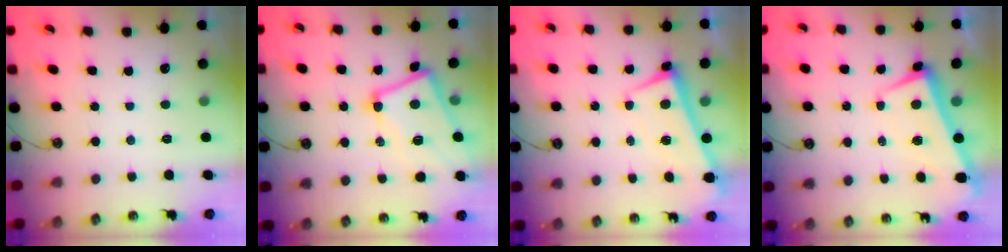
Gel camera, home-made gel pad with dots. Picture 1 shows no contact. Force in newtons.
{"total": 5.1, "press": 5.0, "slide": 1.2}
{"total": 1.2, "press": 0.8, "slide": 0.9}
{"total": 2.1, "press": 2.0, "slide": 0.7}